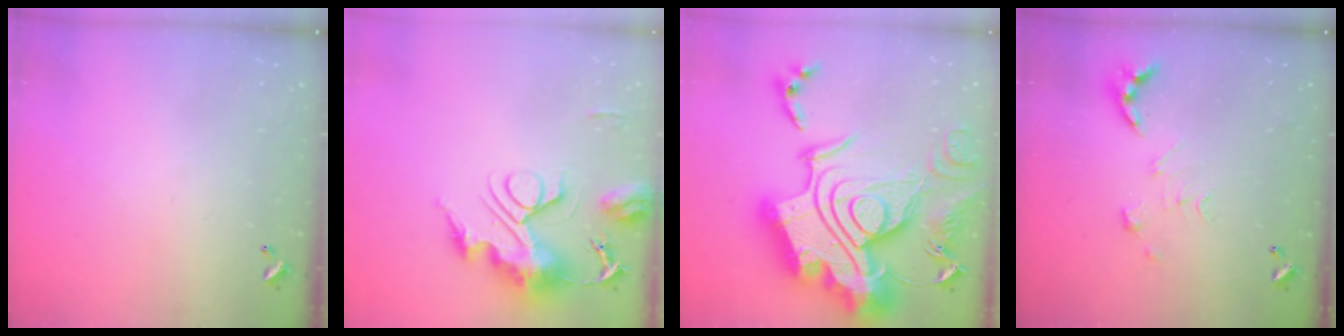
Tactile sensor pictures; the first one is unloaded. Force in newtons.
{"total": 14.3, "press": 14.3, "slide": 1.5}
{"total": 0.8, "press": 0.8, "slide": 0.0}
{"total": 6.1, "press": 6.1, "slide": 0.9}